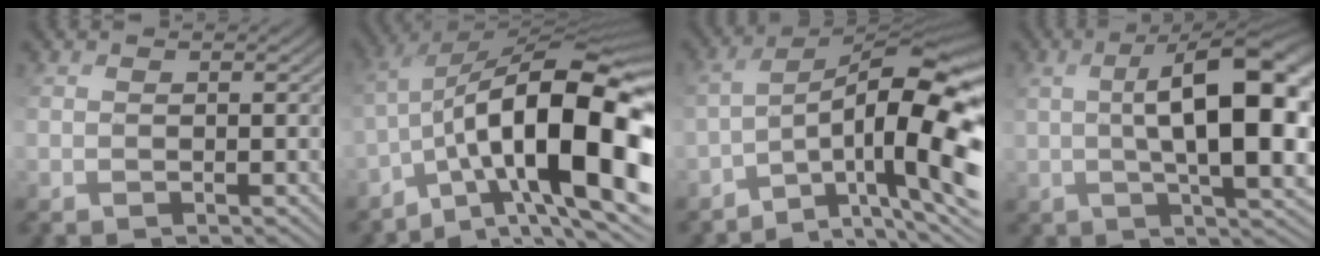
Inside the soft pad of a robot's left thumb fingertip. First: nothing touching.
{"total": 17.8, "force": [-4.5, 6.7, 15.8], "torque": [-0.242, 0.007, -0.070]}
{"total": 13.5, "force": [-5.0, 4.6, 11.6], "torque": [-0.182, 0.003, -0.069]}
{"total": 12.3, "force": [1.1, 4.1, 11.5], "torque": [-0.166, 0.005, 0.036]}